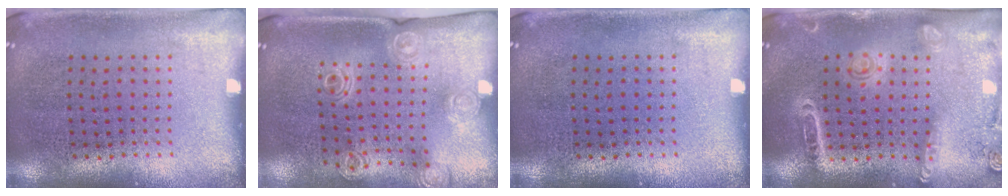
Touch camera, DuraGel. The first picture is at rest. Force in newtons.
{"total": 1.4, "press": 1.4, "slide": 0.4}
{"total": 0.0}
{"total": 1.6, "press": 1.5, "slide": 0.4}